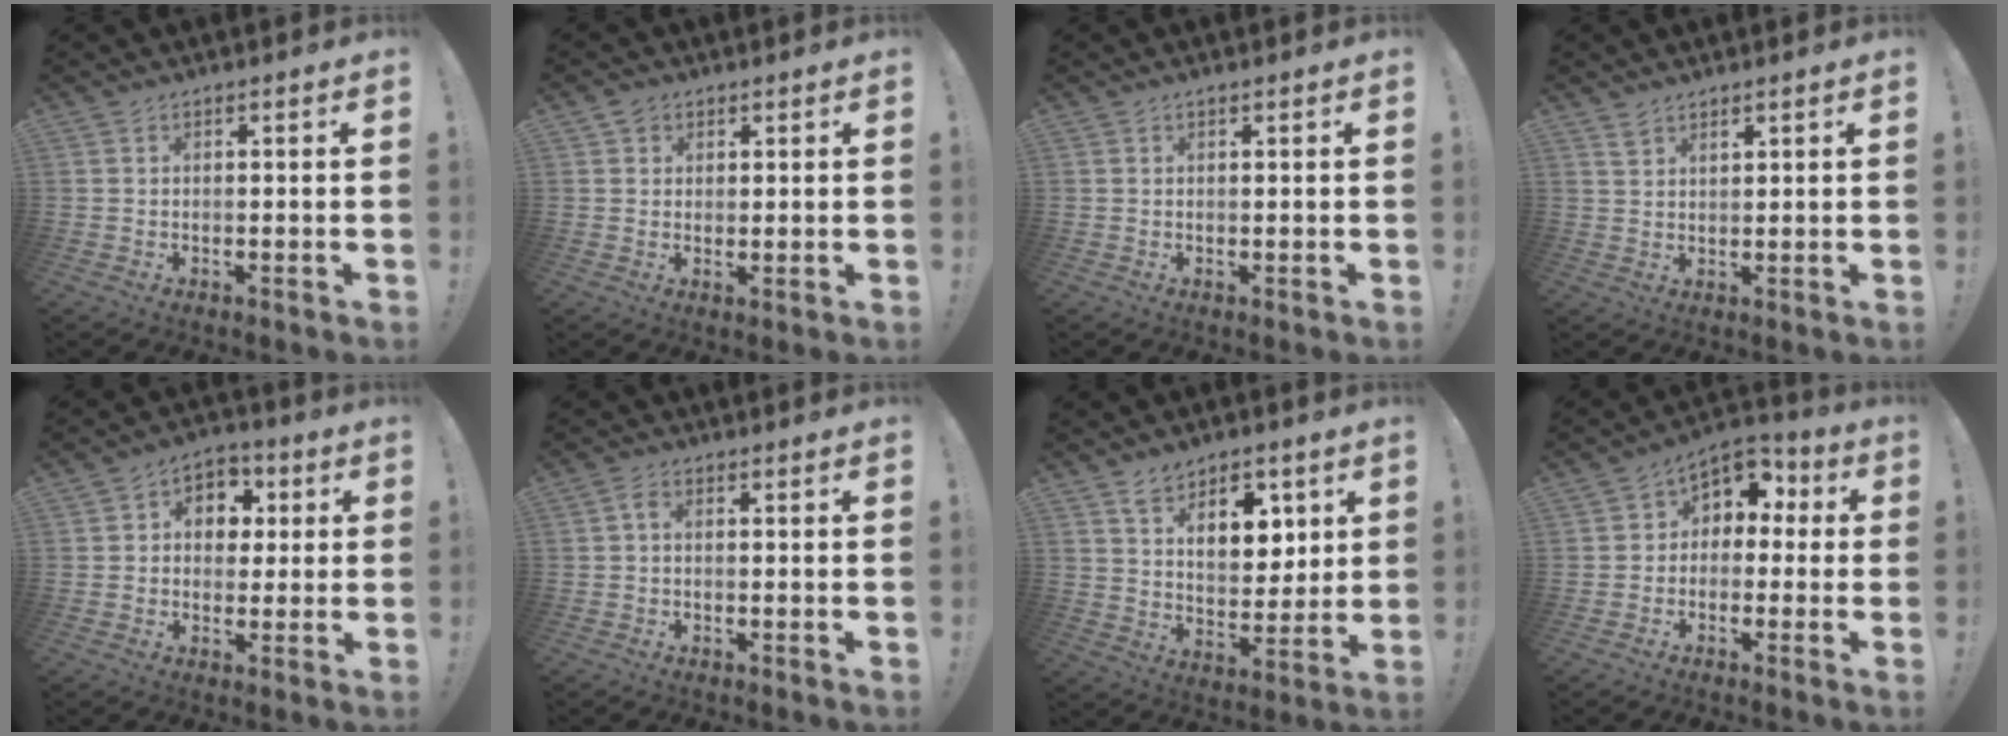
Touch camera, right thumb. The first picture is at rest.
{"total": 2.1, "force": [1.4, 1.5, 0.3], "torque": [0.003, -0.009, 0.023]}
{"total": 0.5, "force": [0.3, 0.1, 0.4], "torque": [-0.005, 0.000, 0.006]}
{"total": 2.7, "force": [2.2, 1.2, 1.0], "torque": [-0.013, -0.012, 0.041]}
{"total": 7.7, "force": [0.7, 6.9, 3.3], "torque": [-0.036, 0.004, 0.018]}
{"total": 1.8, "force": [-0.2, 1.0, 1.5], "torque": [-0.030, 0.007, -0.003]}
{"total": 11.1, "force": [6.6, 7.0, 5.5], "torque": [-0.072, -0.035, 0.120]}
{"total": 6.3, "force": [1.0, 5.4, 3.0], "torque": [-0.036, -0.004, 0.024]}